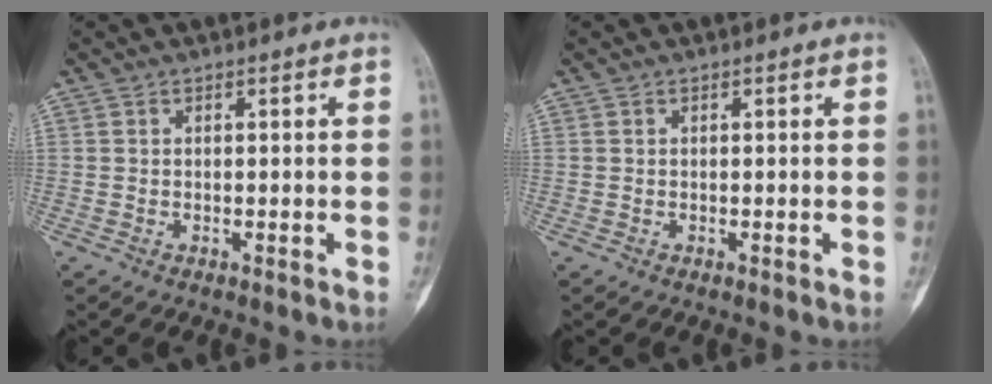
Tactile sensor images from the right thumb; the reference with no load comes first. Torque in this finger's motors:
{"motor_torque": [0.11, 0.05, 0.08, -0.08, 0.02]}